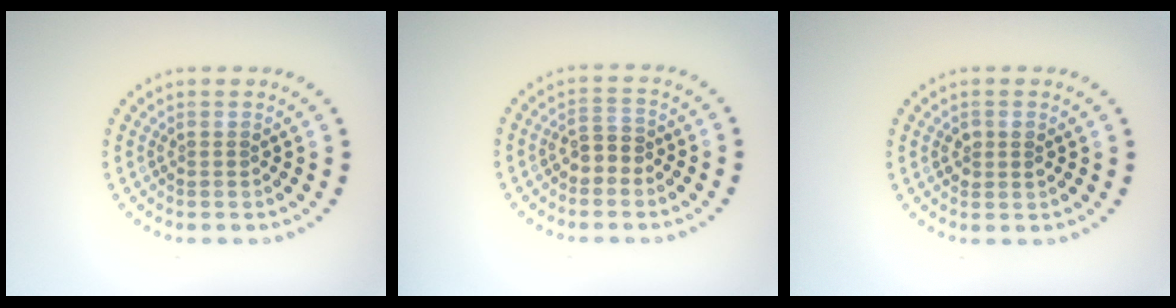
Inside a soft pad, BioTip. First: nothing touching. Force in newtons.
{"total": 2.0, "press": 1.9, "slide": 0.7}
{"total": 1.4, "press": 1.4, "slide": 0.3}